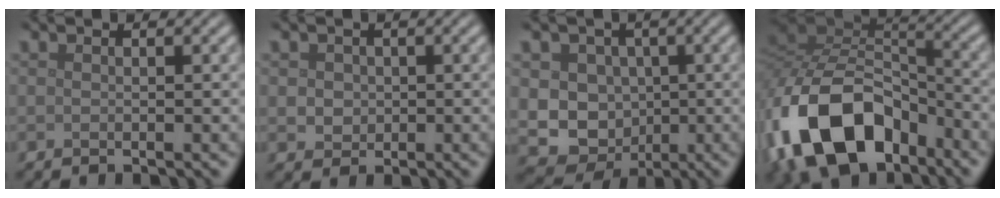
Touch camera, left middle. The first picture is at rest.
{"total": 1.7, "force": [0.2, 1.5, 0.6], "torque": [-0.008, -0.004, 0.007]}
{"total": 9.0, "force": [0.1, 8.2, 3.7], "torque": [-0.049, 0.014, -0.029]}
{"total": 13.7, "force": [-7.1, 8.1, 8.4], "torque": [-0.176, -0.008, -0.139]}